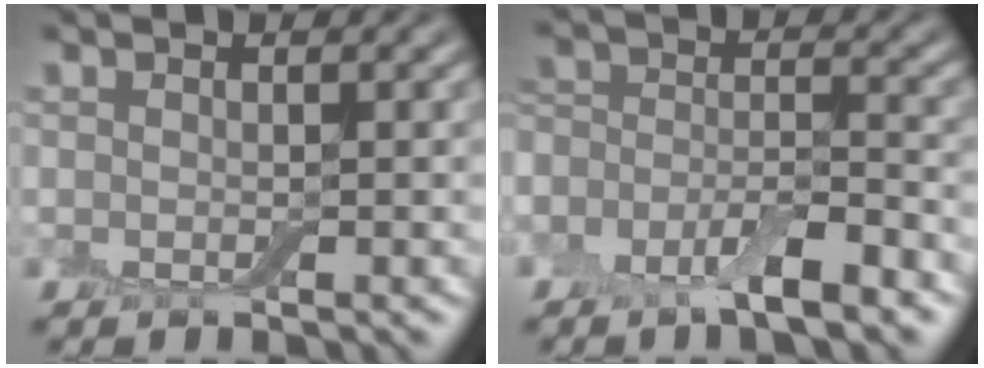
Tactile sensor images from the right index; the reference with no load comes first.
{"total": 5.6, "force": [-3.5, 2.4, 3.8], "torque": [-0.057, 0.001, -0.071]}